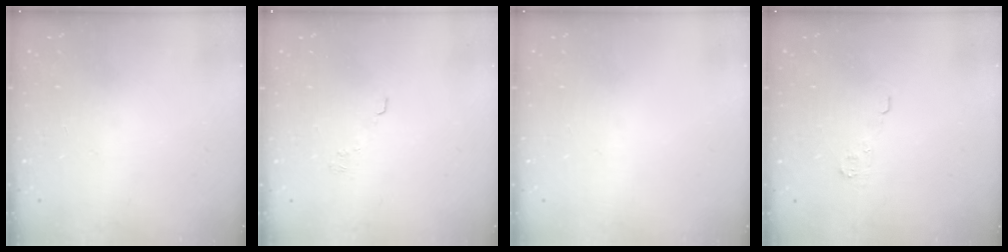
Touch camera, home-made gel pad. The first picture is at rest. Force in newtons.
{"total": 6.5, "press": 6.4, "slide": 1.1}
{"total": 0.0}
{"total": 4.9, "press": 4.9, "slide": 0.2}